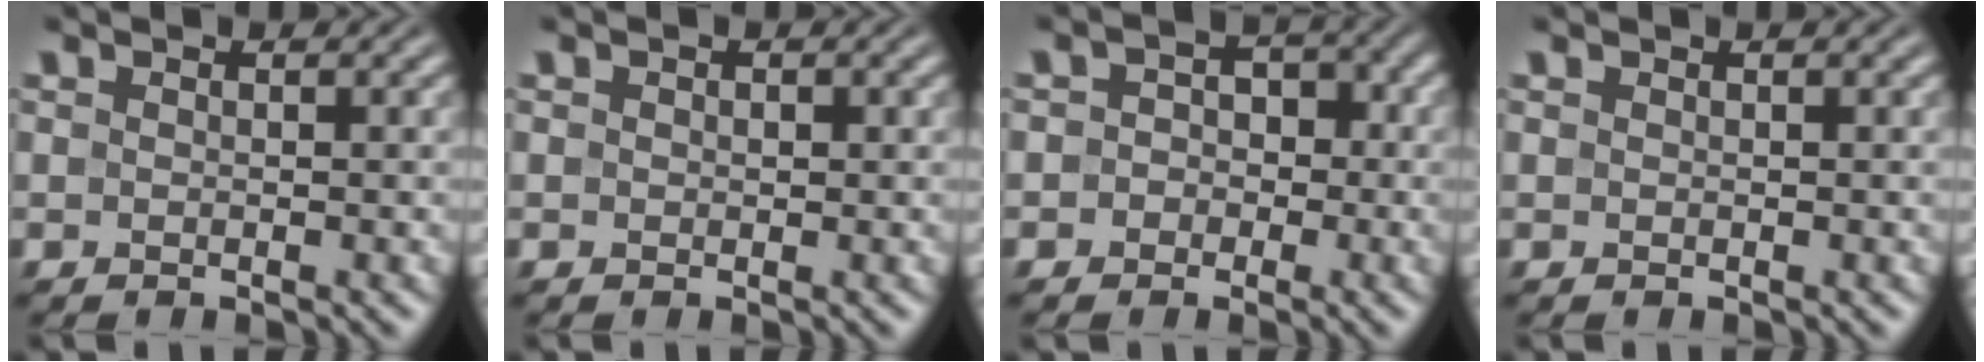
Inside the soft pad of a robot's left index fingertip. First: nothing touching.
{"total": 0.6, "force": [0.2, 0.4, 0.3], "torque": [-0.005, -0.001, 0.001]}
{"total": 2.6, "force": [-0.5, 2.4, 0.9], "torque": [0.019, 0.010, -0.025]}
{"total": 0.5, "force": [0.4, 0.1, 0.3], "torque": [-0.005, 0.006, 0.006]}